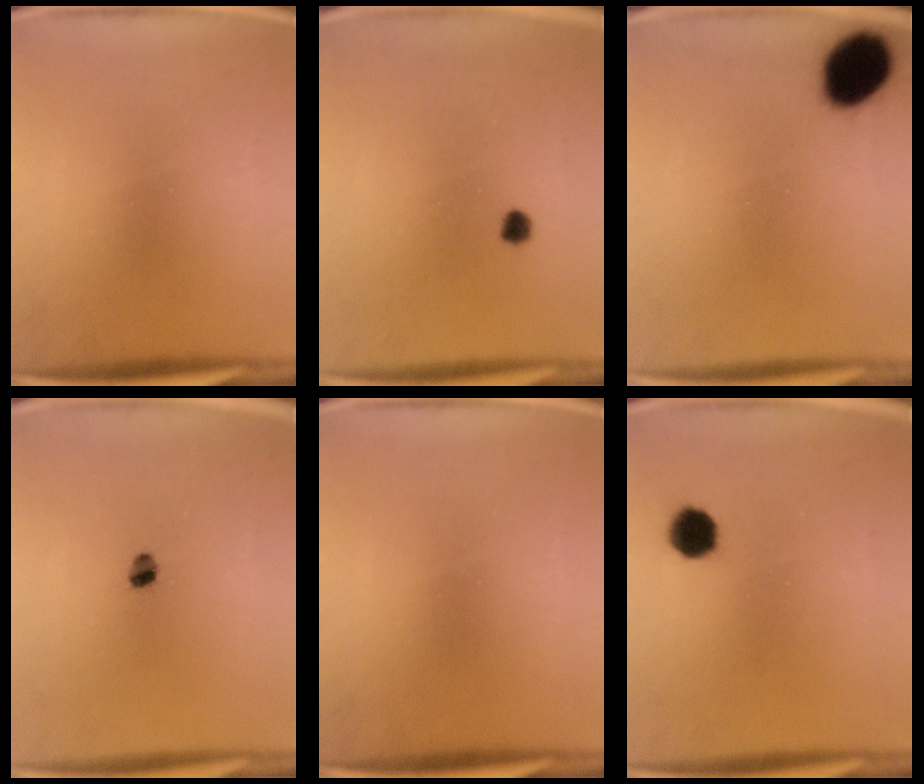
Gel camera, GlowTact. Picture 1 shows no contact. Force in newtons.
{"total": 1.9}
{"total": 11.4}
{"total": 2.3}
{"total": 0.0}
{"total": 5.0}